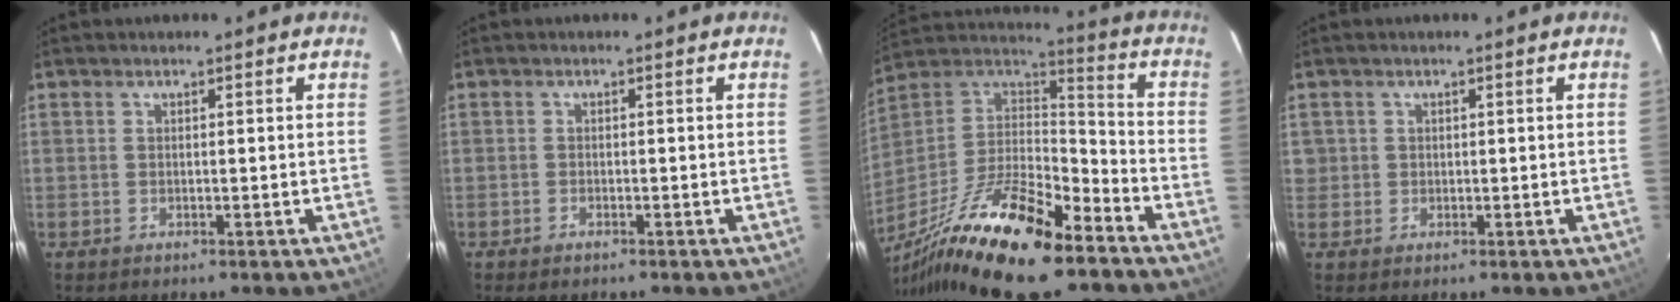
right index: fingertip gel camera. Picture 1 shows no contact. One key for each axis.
{"total": 1.2, "fx": -1.0, "fy": 0.5, "fz": 0.4, "tx": -0.012, "ty": -0.001, "tz": -0.021}
{"total": 25.9, "fx": -17.7, "fy": 7.1, "fz": 17.6, "tx": -0.337, "ty": -0.041, "tz": -0.306}
{"total": 1.5, "fx": 0.1, "fy": 1.5, "fz": -0.1, "tx": 0.012, "ty": 0.010, "tz": 0.005}